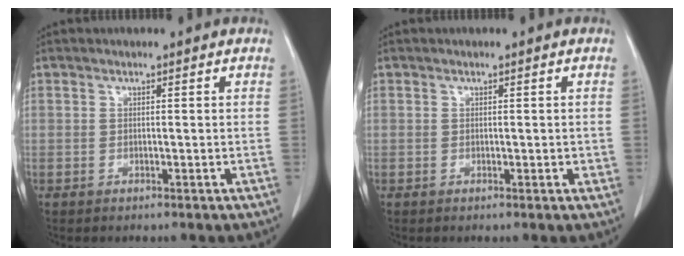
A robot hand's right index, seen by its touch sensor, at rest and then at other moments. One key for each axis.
{"total": 1.2, "fx": 0.0, "fy": 0.8, "fz": 1.0, "tx": -0.012, "ty": 0.001, "tz": 0.003}